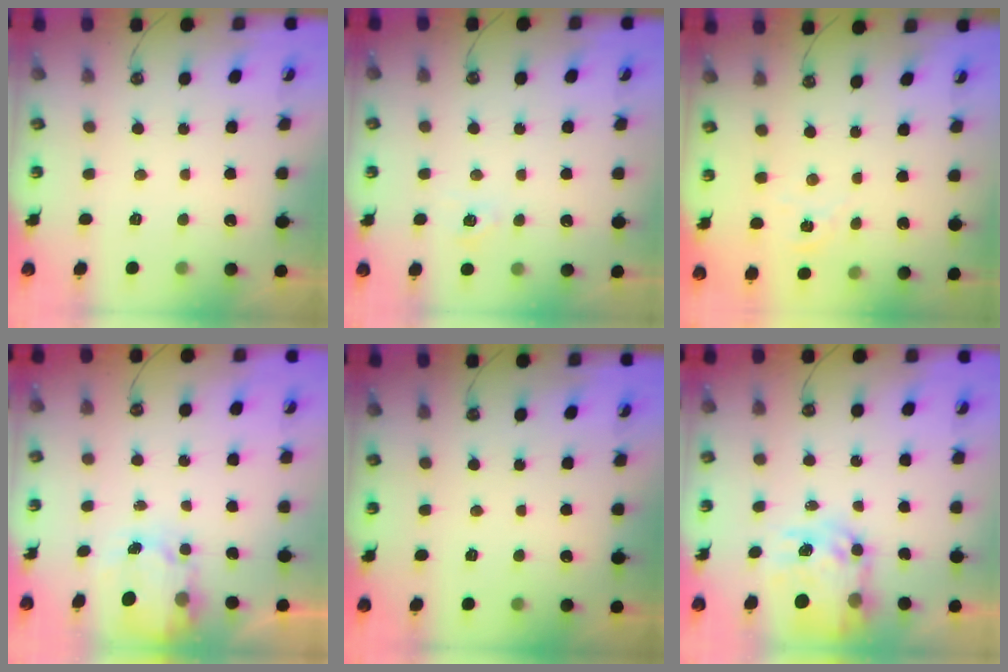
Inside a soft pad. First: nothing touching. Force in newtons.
{"total": 6.6, "press": 6.6, "slide": 0.3}
{"total": 1.8, "press": 1.8, "slide": 0.3}
{"total": 4.1, "press": 4.1, "slide": 0.1}
{"total": 0.0}
{"total": 10.4, "press": 10.4, "slide": 0.9}